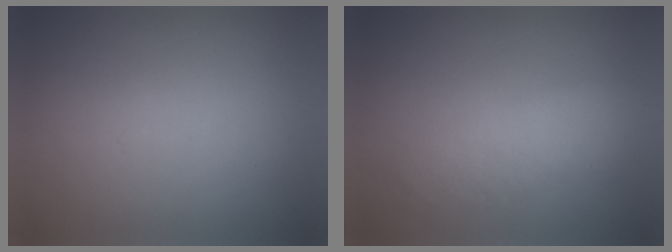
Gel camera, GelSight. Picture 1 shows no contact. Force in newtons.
{"total": 3.4}